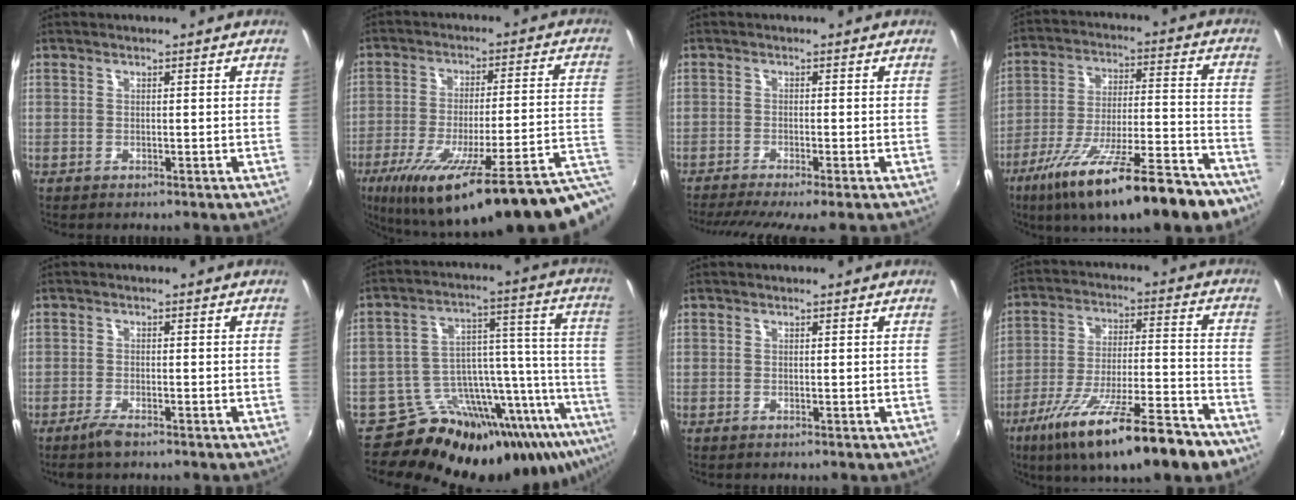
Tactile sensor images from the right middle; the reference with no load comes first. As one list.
[{"total": 28.3, "force": [-17.8, 2.7, 21.8], "torque": [-0.301, -0.069, -0.249]}, {"total": 7.4, "force": [-5.8, -0.1, 4.5], "torque": [-0.098, -0.028, -0.094]}, {"total": 24.3, "force": [-17.3, 4.9, 16.3], "torque": [-0.277, -0.050, -0.259]}, {"total": 2.8, "force": [-2.2, 0.5, 1.7], "torque": [-0.046, -0.007, -0.043]}, {"total": 24.4, "force": [-19.8, 8.4, 11.5], "torque": [-0.133, 0.005, -0.294]}, {"total": 0.0}, {"total": 21.4, "force": [-14.6, 4.0, 15.1], "torque": [-0.266, -0.048, -0.226]}]